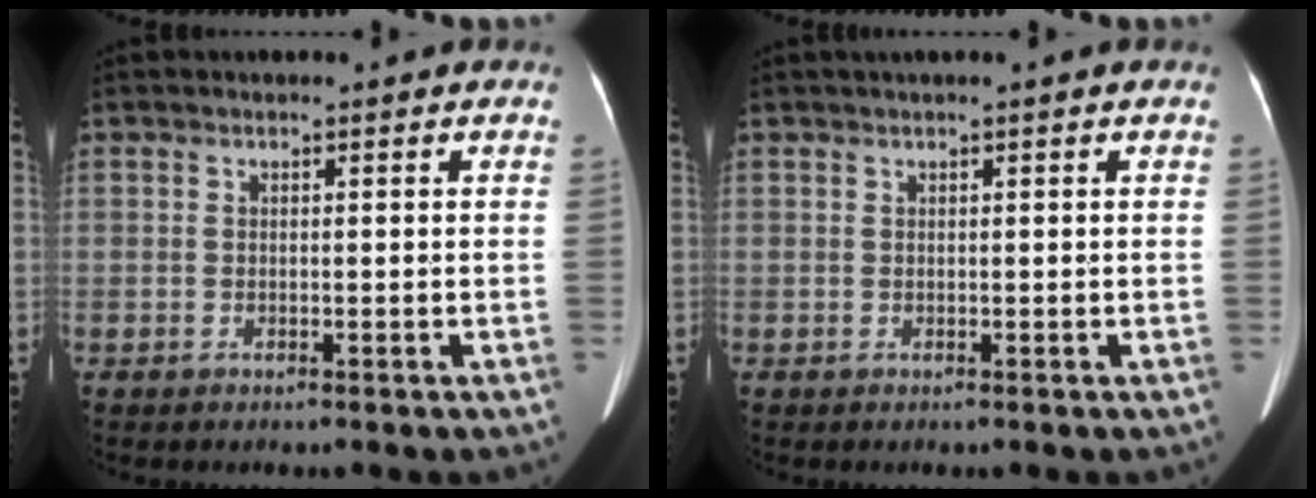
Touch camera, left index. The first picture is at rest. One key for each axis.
{"total": 0.8, "fx": 0.5, "fy": -0.3, "fz": 0.6, "tx": -0.017, "ty": 0.009, "tz": 0.017}